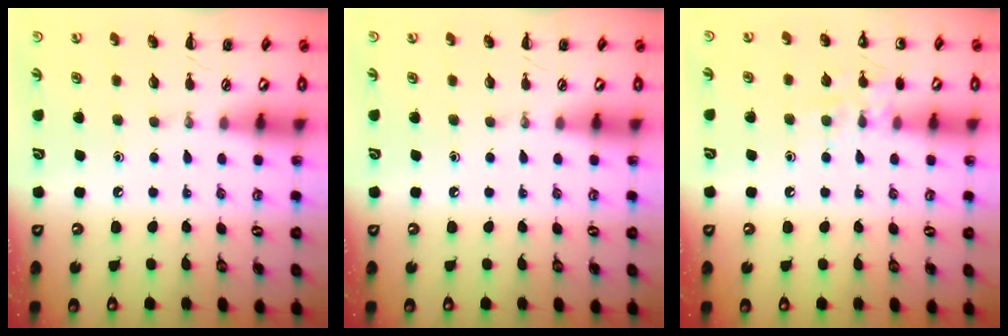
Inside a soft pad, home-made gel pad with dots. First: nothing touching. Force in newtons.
{"total": 0.0}
{"total": 8.3, "press": 8.1, "slide": 1.5}